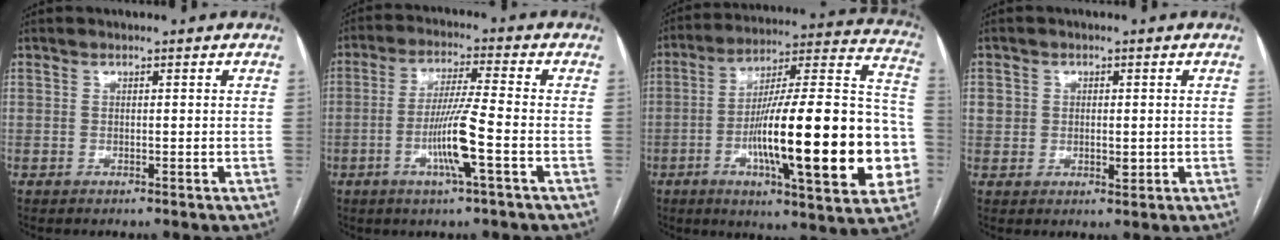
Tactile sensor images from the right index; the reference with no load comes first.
{"total": 8.7, "force": [-2.8, -0.6, 8.2], "torque": [-0.159, -0.007, -0.055]}
{"total": 28.4, "force": [-6.3, 4.4, 27.4], "torque": [-0.360, 0.009, -0.096]}
{"total": 3.6, "force": [0.2, 2.9, 2.1], "torque": [-0.028, 0.003, 0.008]}